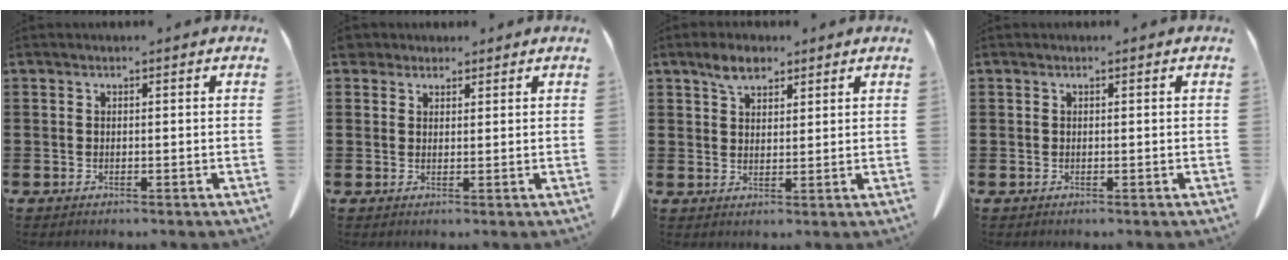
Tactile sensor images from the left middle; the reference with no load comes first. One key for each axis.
{"total": 2.7, "fx": 2.2, "fy": 1.3, "fz": 0.7, "tx": -0.013, "ty": 0.004, "tz": 0.043}
{"total": 4.2, "fx": 3.1, "fy": 2.1, "fz": 2.0, "tx": -0.040, "ty": 0.004, "tz": 0.056}
{"total": 0.0}